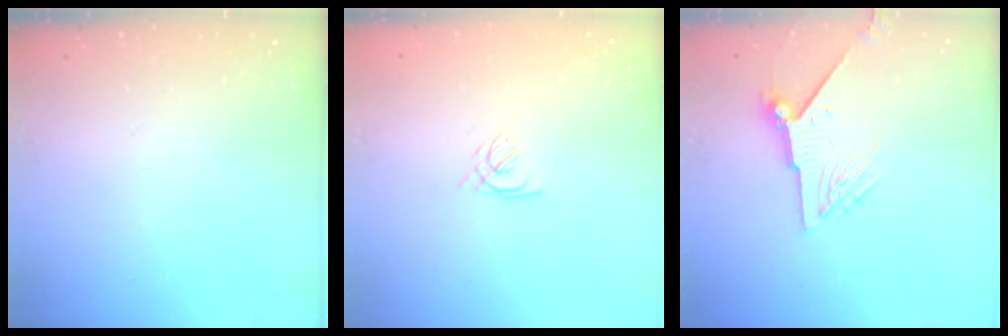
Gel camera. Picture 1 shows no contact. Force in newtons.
{"total": 2.4, "press": 2.4, "slide": 0.3}
{"total": 9.1, "press": 9.1, "slide": 1.0}